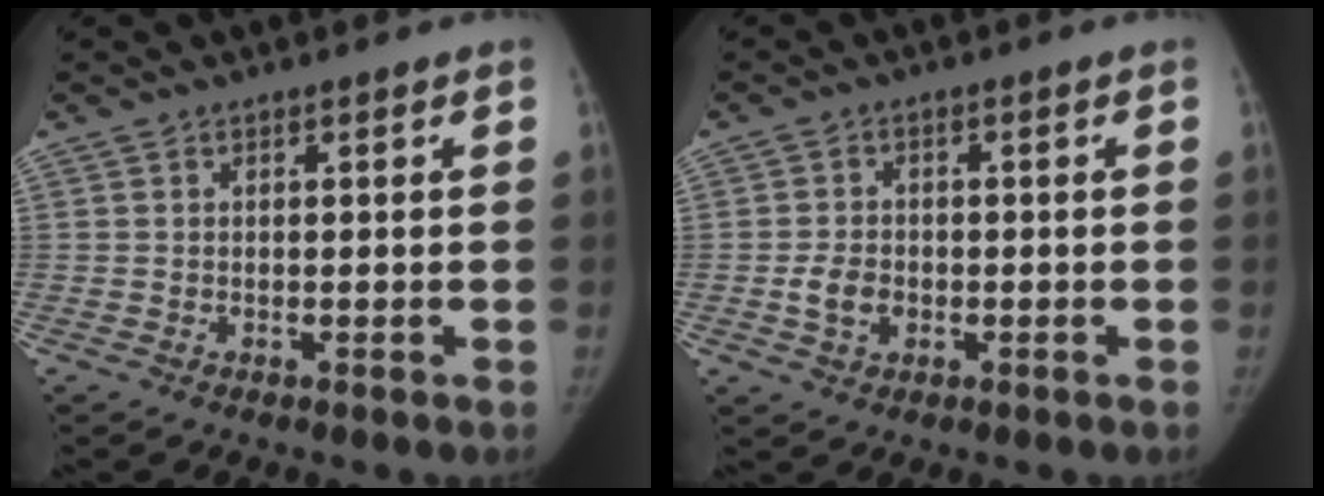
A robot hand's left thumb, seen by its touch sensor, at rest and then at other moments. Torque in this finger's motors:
{"motor_torque": [-0.04, 1.03, 0.57, -0.50, 0.00]}